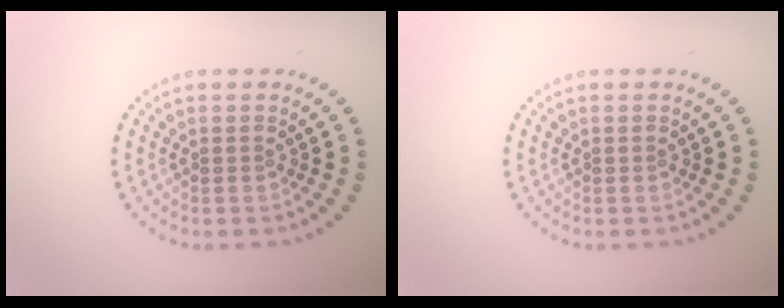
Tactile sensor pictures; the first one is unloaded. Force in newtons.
{"total": 0.0}